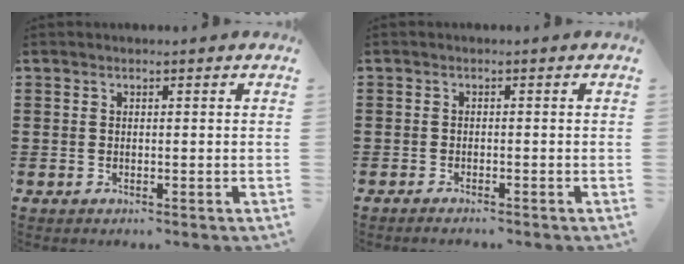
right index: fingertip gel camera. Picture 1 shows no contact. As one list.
[{"total": 1.0, "force": [-1.0, -0.1, 0.1], "torque": [-0.005, -0.004, -0.019]}]